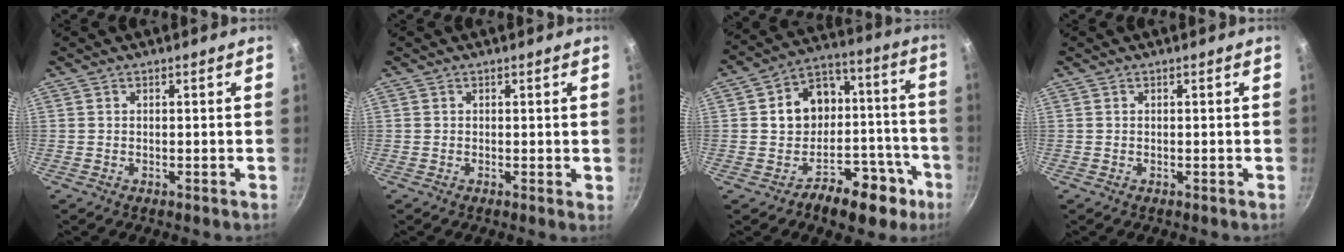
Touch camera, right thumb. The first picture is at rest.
{"total": 0.9, "force": [0.1, 0.3, 0.9], "torque": [-0.010, -0.002, -0.001]}
{"total": 17.5, "force": [-6.0, 14.1, 8.4], "torque": [-0.038, 0.091, -0.070]}
{"total": 0.0}